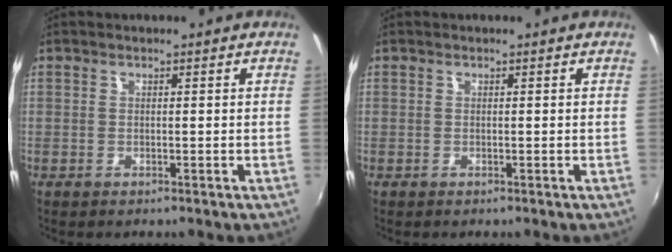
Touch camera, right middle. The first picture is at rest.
{"total": 0.0}